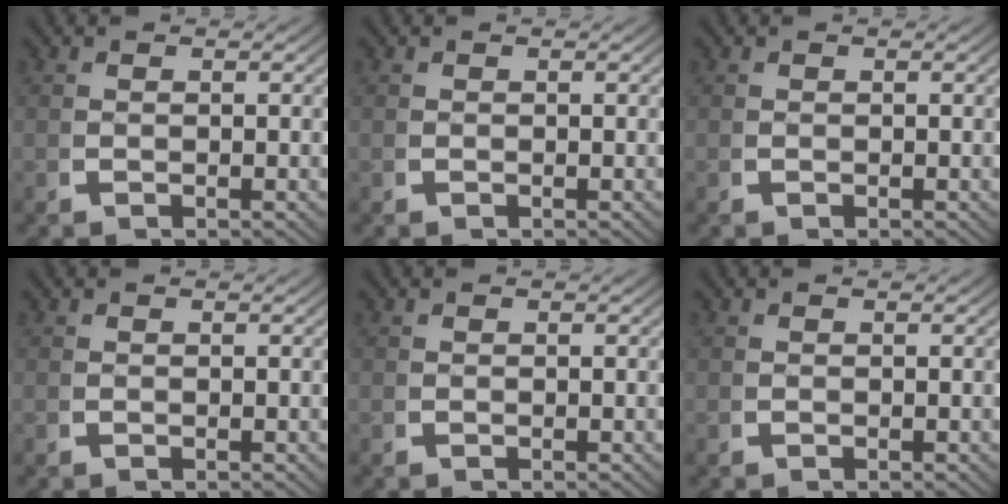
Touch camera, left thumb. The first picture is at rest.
{"total": 0.0}
{"total": 0.0}
{"total": 0.0}
{"total": 0.0}
{"total": 0.0}